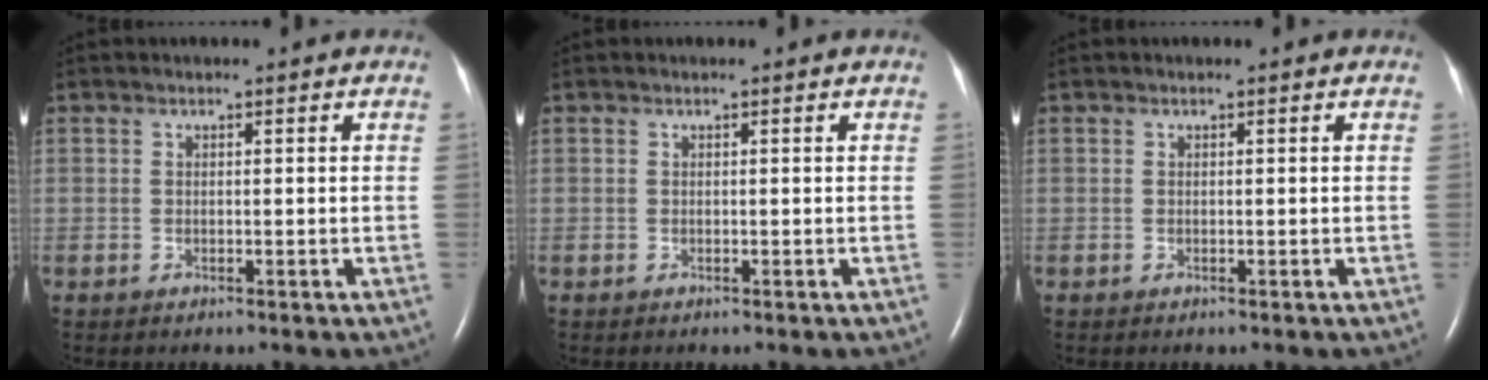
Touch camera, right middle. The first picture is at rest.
{"total": 0.0}
{"total": 0.0}